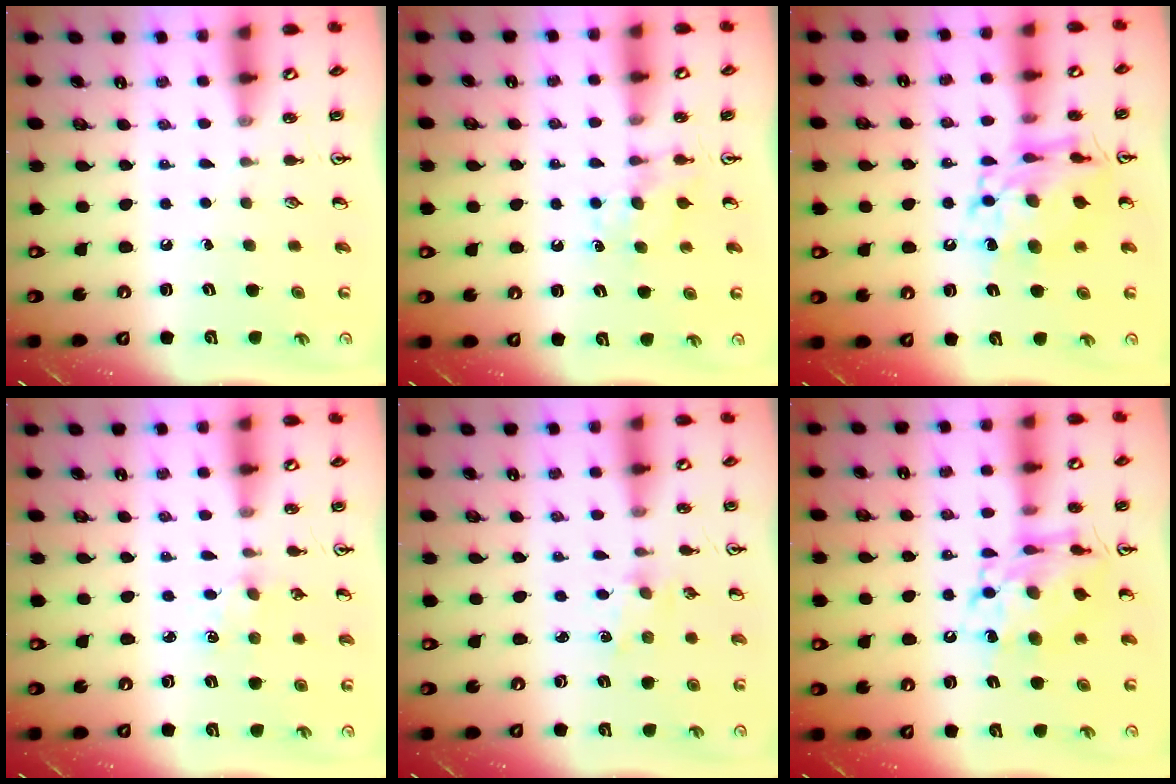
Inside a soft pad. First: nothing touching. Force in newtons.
{"total": 4.7, "press": 4.6, "slide": 0.6}
{"total": 12.7, "press": 12.7, "slide": 1.1}
{"total": 2.0, "press": 2.0, "slide": 0.3}
{"total": 1.4, "press": 1.4, "slide": 0.3}
{"total": 12.9, "press": 12.9, "slide": 0.8}